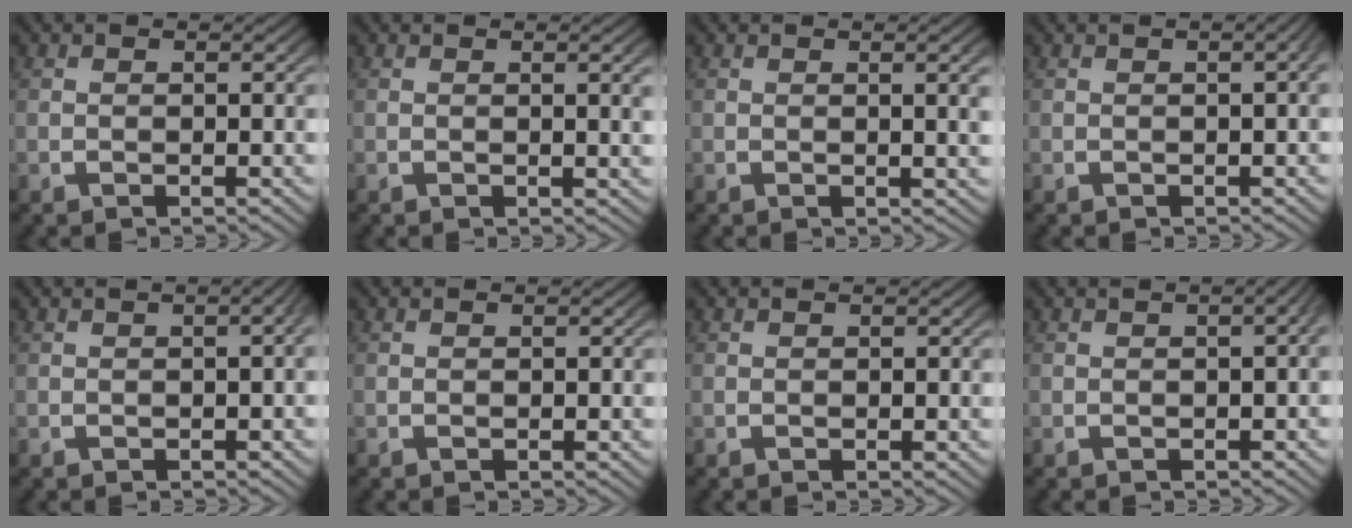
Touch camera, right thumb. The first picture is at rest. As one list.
[{"total": 1.3, "force": [0.4, -0.1, 1.2], "torque": [-0.017, 0.000, 0.008]}, {"total": 1.7, "force": [0.5, 0.0, 1.6], "torque": [-0.020, 0.000, 0.009]}, {"total": 1.5, "force": [0.0, 0.3, 1.4], "torque": [-0.017, 0.009, -0.001]}, {"total": 1.9, "force": [-0.2, 0.6, 1.8], "torque": [-0.022, 0.008, -0.004]}, {"total": 0.0}, {"total": 0.0}, {"total": 2.2, "force": [-0.1, 0.8, 2.1], "torque": [-0.026, 0.010, -0.004]}]